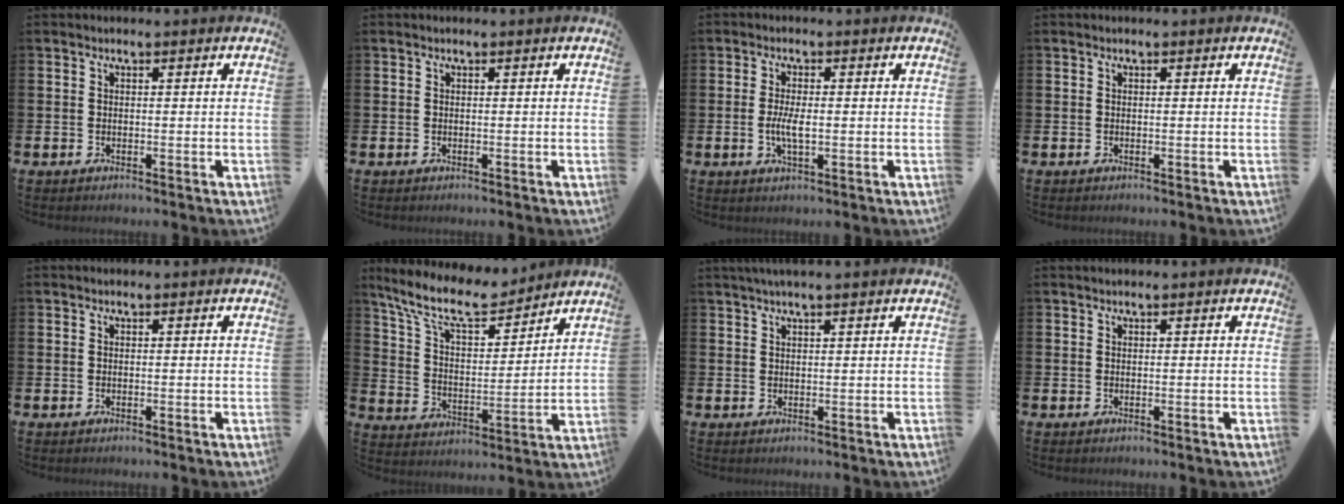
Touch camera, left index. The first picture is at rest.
{"total": 0.0}
{"total": 3.3, "force": [-0.3, 1.2, 3.1], "torque": [-0.063, -0.002, -0.010]}
{"total": 0.0}
{"total": 0.0}
{"total": 10.2, "force": [9.0, 2.7, 3.9], "torque": [-0.111, -0.049, 0.161]}
{"total": 2.0, "force": [1.7, -0.1, 1.1], "torque": [-0.022, 0.002, 0.030]}
{"total": 0.0}